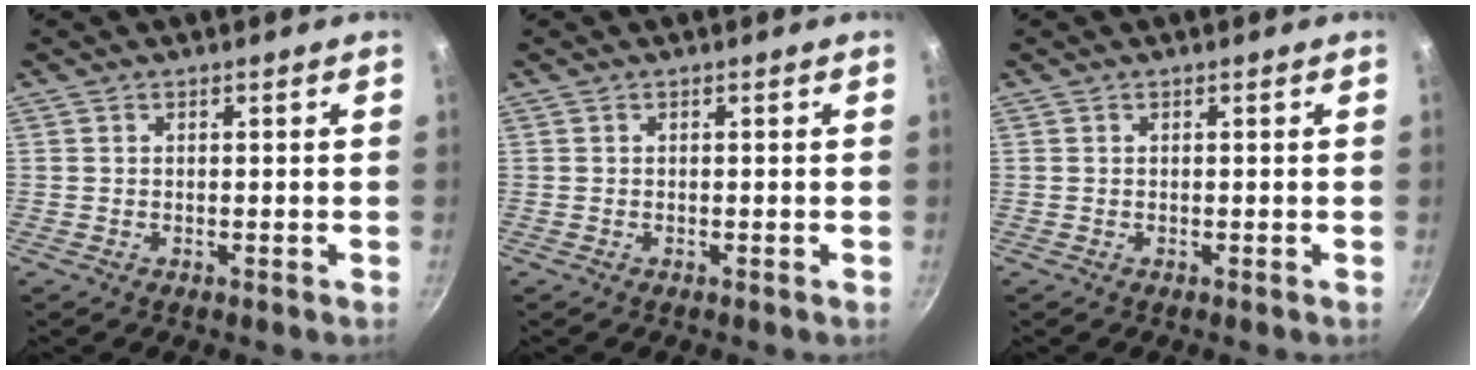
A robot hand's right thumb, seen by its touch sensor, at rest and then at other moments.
{"total": 0.0}
{"total": 0.0}